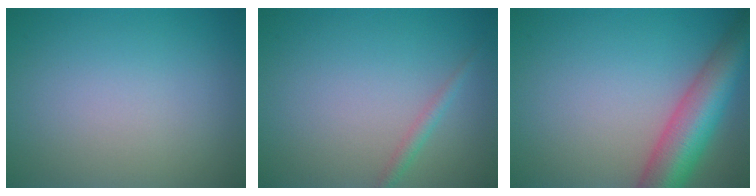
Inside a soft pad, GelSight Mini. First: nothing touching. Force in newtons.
{"total": 1.2, "press": 1.2, "slide": 0.0}
{"total": 8.1, "press": 8.1, "slide": 0.2}